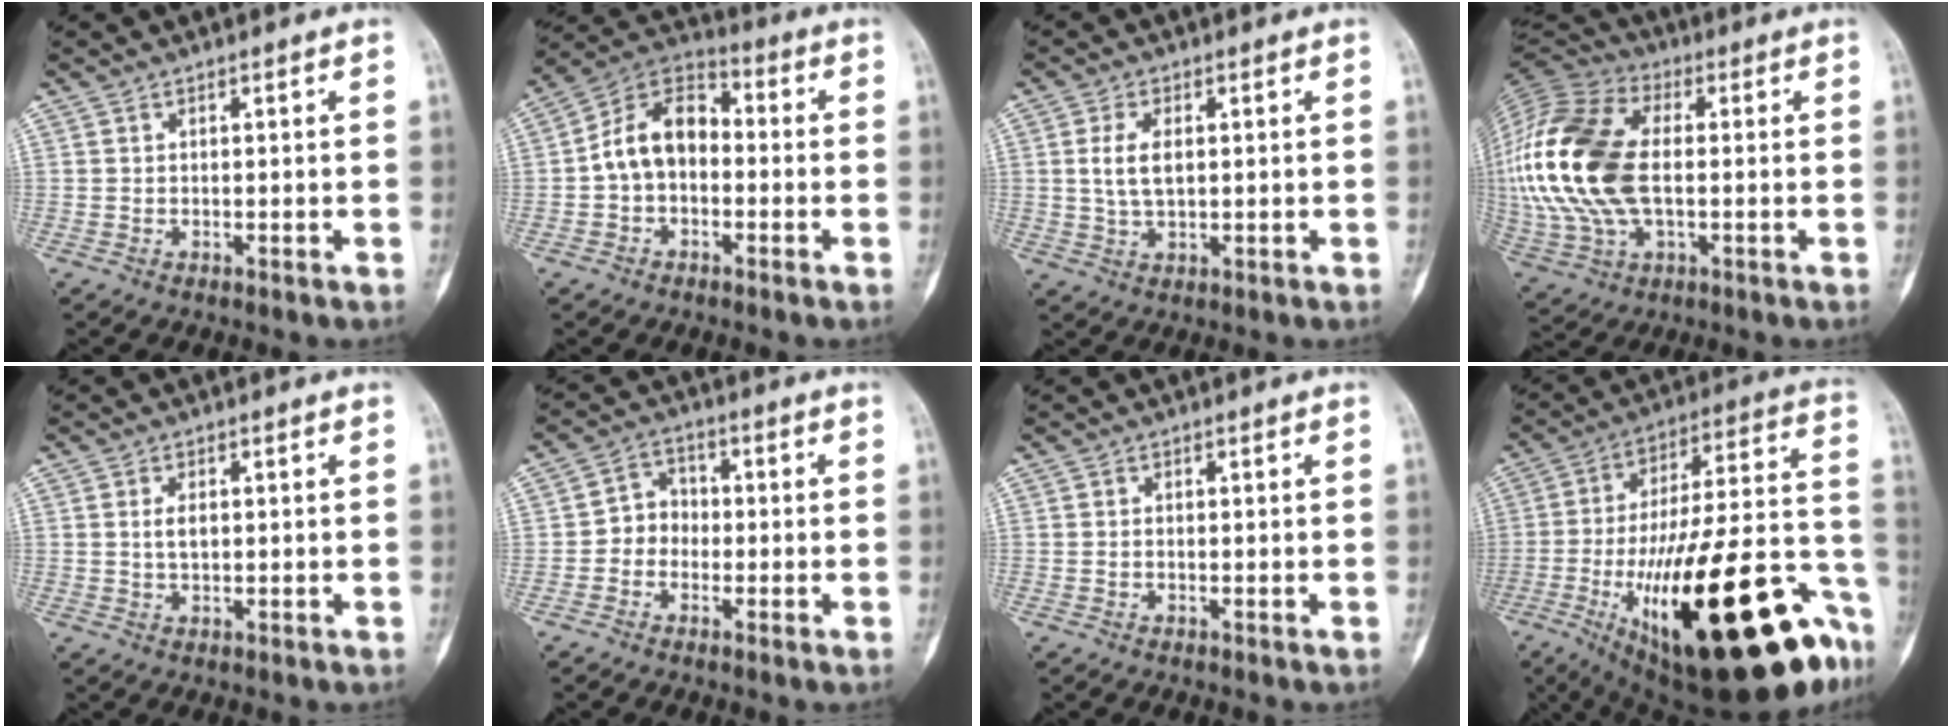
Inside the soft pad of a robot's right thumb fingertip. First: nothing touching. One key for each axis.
{"total": 11.0, "fx": -0.9, "fy": 7.6, "fz": 7.9, "tx": -0.121, "ty": 0.038, "tz": -0.033}
{"total": 4.8, "fx": 0.9, "fy": 2.4, "fz": 4.1, "tx": -0.088, "ty": -0.002, "tz": 0.017}
{"total": 21.9, "fx": 0.3, "fy": 12.4, "fz": 18.0, "tx": -0.411, "ty": 0.008, "tz": 0.004}
{"total": 2.1, "fx": 0.4, "fy": 1.0, "fz": 1.8, "tx": -0.034, "ty": -0.001, "tz": 0.005}
{"total": 4.4, "fx": -1.2, "fy": 3.8, "fz": 1.9, "tx": -0.005, "ty": 0.020, "tz": -0.040}
{"total": 0.0}
{"total": 39.2, "fx": -16.3, "fy": 12.2, "fz": 33.4, "tx": -0.449, "ty": 0.045, "tz": -0.239}